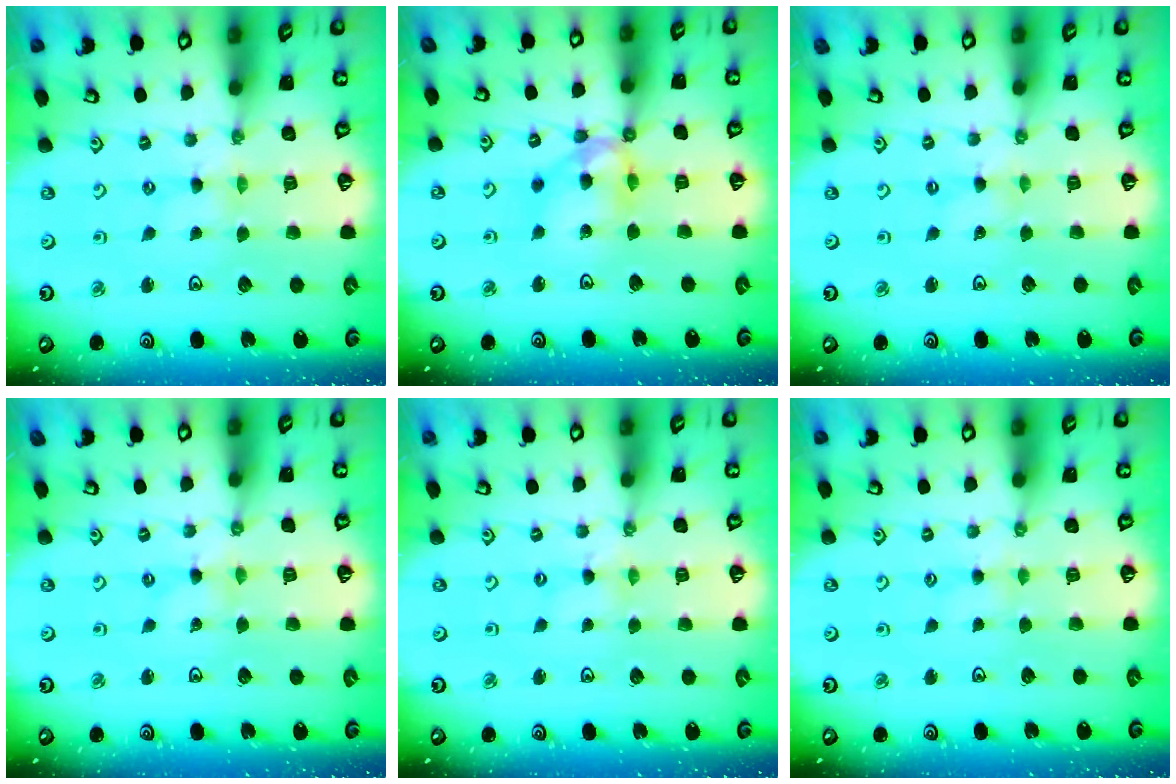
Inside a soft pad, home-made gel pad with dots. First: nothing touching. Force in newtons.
{"total": 11.9, "press": 11.6, "slide": 2.6}
{"total": 0.0}
{"total": 0.0}
{"total": 0.9, "press": 0.9, "slide": 0.2}
{"total": 3.1, "press": 3.1, "slide": 0.5}